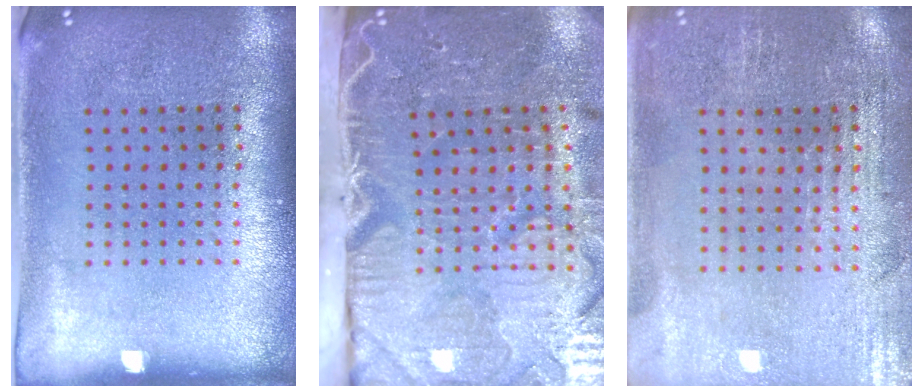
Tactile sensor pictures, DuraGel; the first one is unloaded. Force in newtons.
{"total": 5.4, "press": 4.4, "slide": 3.1}
{"total": 0.6, "press": 0.5, "slide": 0.3}